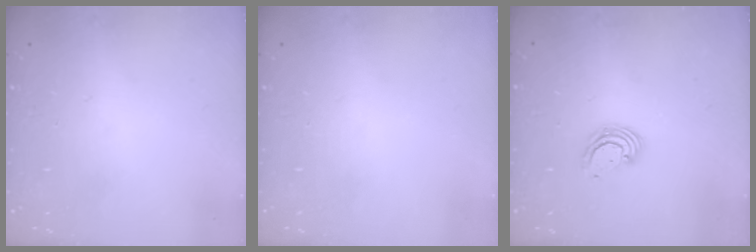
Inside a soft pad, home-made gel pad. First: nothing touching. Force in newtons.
{"total": 0.0}
{"total": 3.1, "press": 3.1, "slide": 0.1}